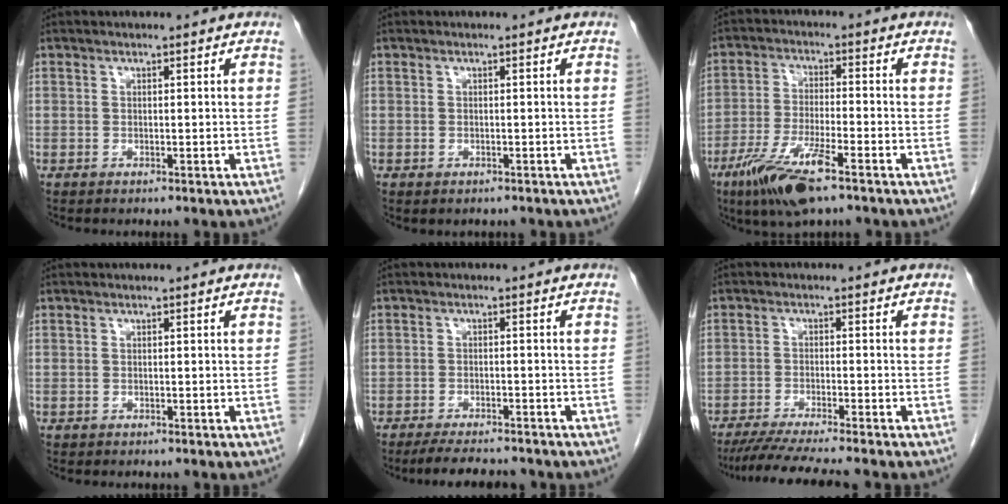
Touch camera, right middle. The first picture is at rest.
{"total": 0.9, "force": [-0.6, 0.6, 0.4], "torque": [-0.010, -0.002, -0.005]}
{"total": 10.3, "force": [-6.4, 1.4, 8.0], "torque": [-0.163, -0.022, -0.113]}
{"total": 0.0}
{"total": 7.0, "force": [-6.2, 1.1, 3.0], "torque": [-0.046, -0.014, -0.094]}
{"total": 9.4, "force": [-8.1, -0.9, 4.7], "torque": [-0.064, -0.027, -0.129]}